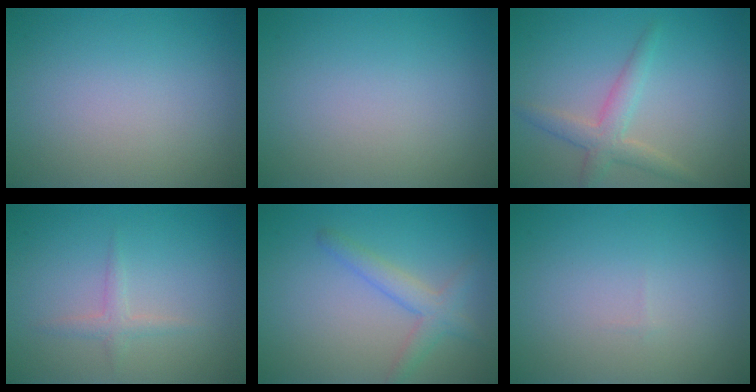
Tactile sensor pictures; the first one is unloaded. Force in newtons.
{"total": 0.0}
{"total": 2.8, "press": 2.8, "slide": 0.1}
{"total": 1.3, "press": 1.3, "slide": 0.1}
{"total": 2.7, "press": 2.7, "slide": 0.1}
{"total": 0.0}